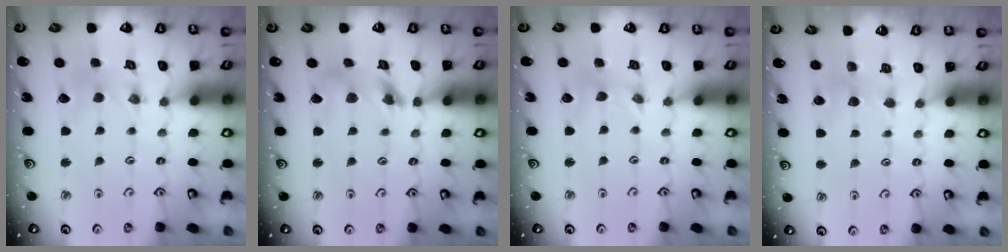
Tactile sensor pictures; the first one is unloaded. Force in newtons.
{"total": 8.7, "press": 8.6, "slide": 0.9}
{"total": 0.0}
{"total": 3.8, "press": 3.8, "slide": 0.5}